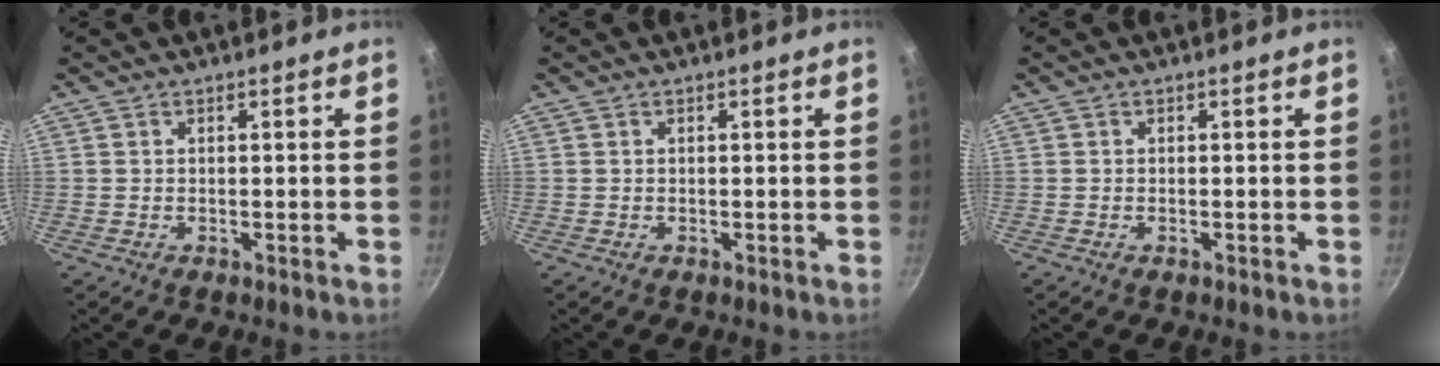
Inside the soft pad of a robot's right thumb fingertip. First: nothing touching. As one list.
[{"total": 0.0}, {"total": 0.0}]